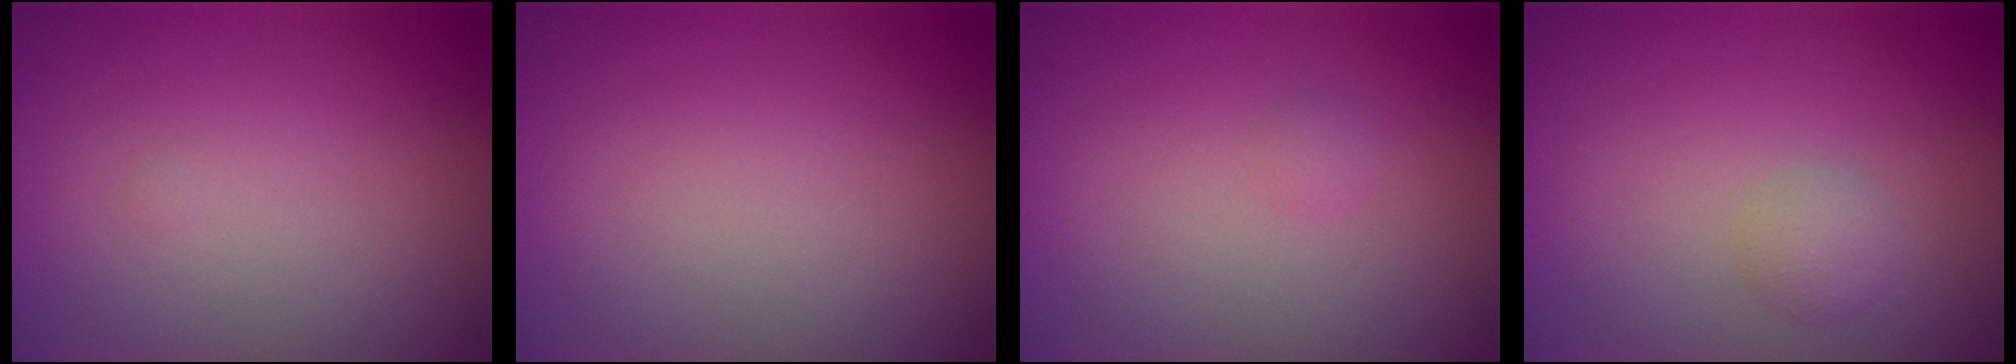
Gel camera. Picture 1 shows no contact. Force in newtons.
{"total": 0.0}
{"total": 0.6, "press": 0.6, "slide": 0.0}
{"total": 1.5, "press": 1.5, "slide": 0.1}